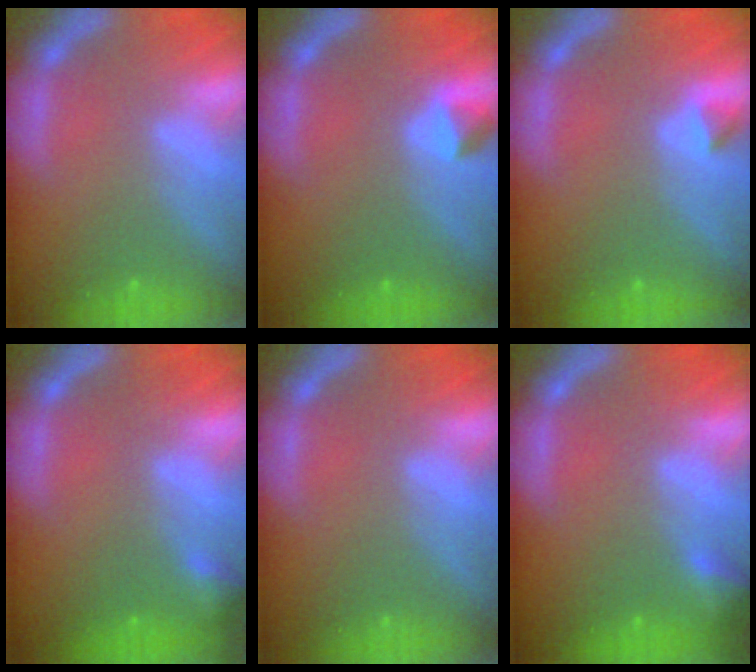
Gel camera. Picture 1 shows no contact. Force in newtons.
{"total": 1.4}
{"total": 0.9}
{"total": 1.4}
{"total": 0.0}
{"total": 1.9}